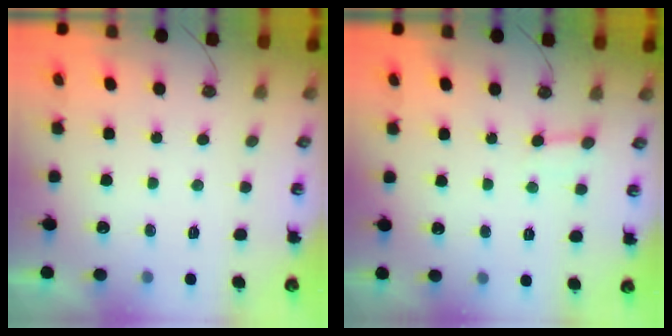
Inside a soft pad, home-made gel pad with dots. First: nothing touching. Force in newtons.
{"total": 2.2, "press": 2.2, "slide": 0.3}